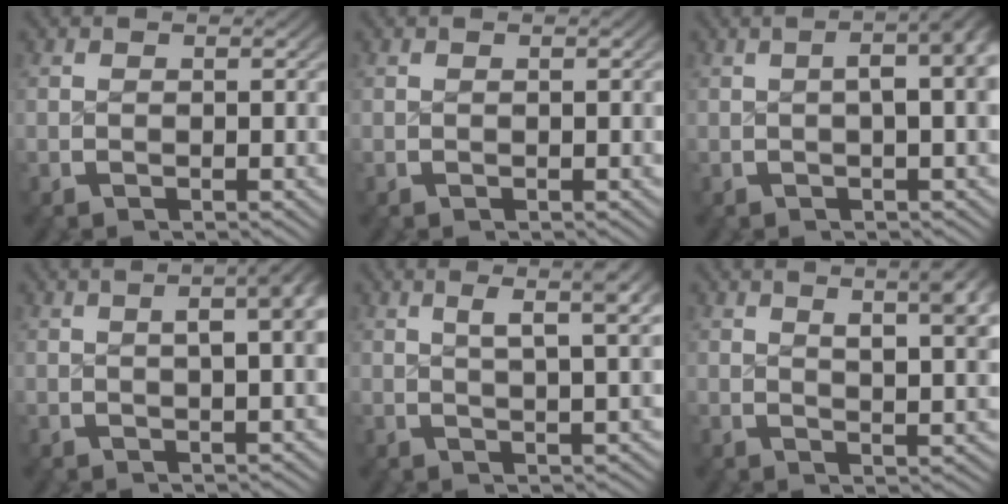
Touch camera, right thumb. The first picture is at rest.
{"total": 0.0}
{"total": 7.2, "force": [1.6, 3.3, 6.2], "torque": [-0.059, 0.029, 0.008]}
{"total": 8.4, "force": [2.9, 4.0, 6.8], "torque": [-0.054, 0.034, 0.024]}
{"total": 5.8, "force": [2.5, 1.6, 5.0], "torque": [-0.054, 0.015, 0.036]}
{"total": 6.5, "force": [2.9, 2.3, 5.4], "torque": [-0.060, 0.002, 0.046]}